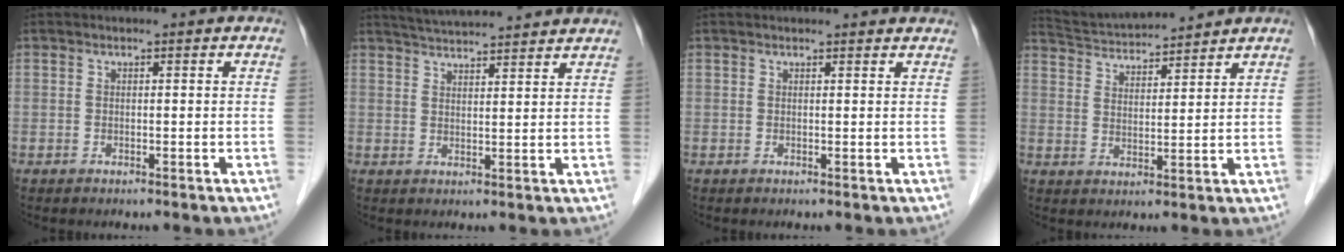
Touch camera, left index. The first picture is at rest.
{"total": 10.8, "force": [10.1, 0.3, 3.6], "torque": [-0.064, 0.029, 0.143]}
{"total": 5.0, "force": [4.8, 0.4, 1.1], "torque": [-0.012, 0.021, 0.045]}
{"total": 10.1, "force": [9.7, 0.0, 2.6], "torque": [-0.059, 0.023, 0.170]}